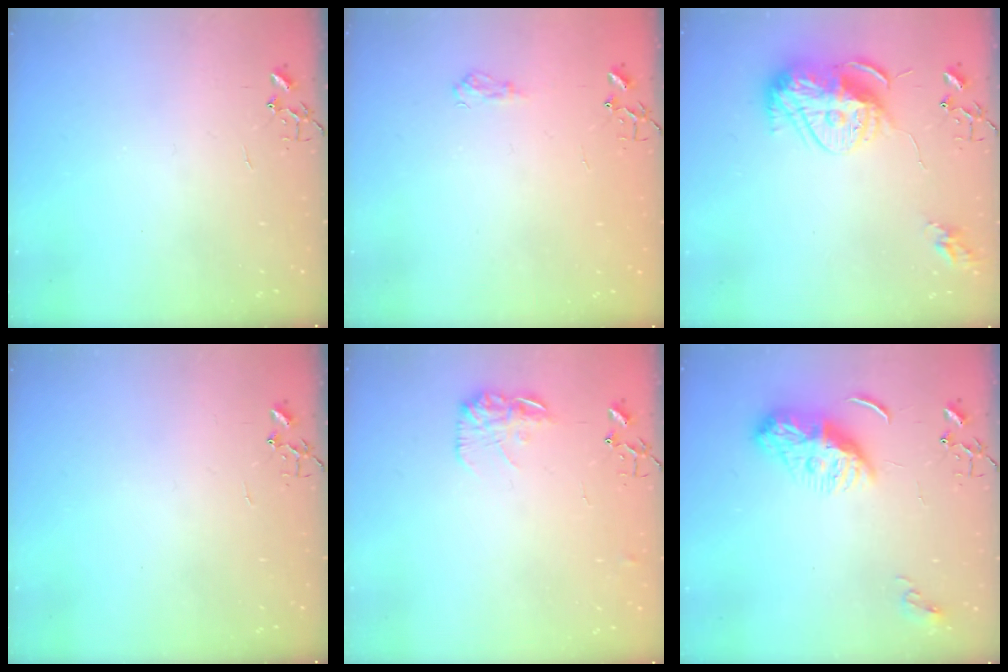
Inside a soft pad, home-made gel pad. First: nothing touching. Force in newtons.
{"total": 7.5, "press": 7.4, "slide": 0.9}
{"total": 14.0, "press": 13.9, "slide": 1.2}
{"total": 0.0}
{"total": 11.1, "press": 11.1, "slide": 0.6}
{"total": 9.4, "press": 9.3, "slide": 0.9}